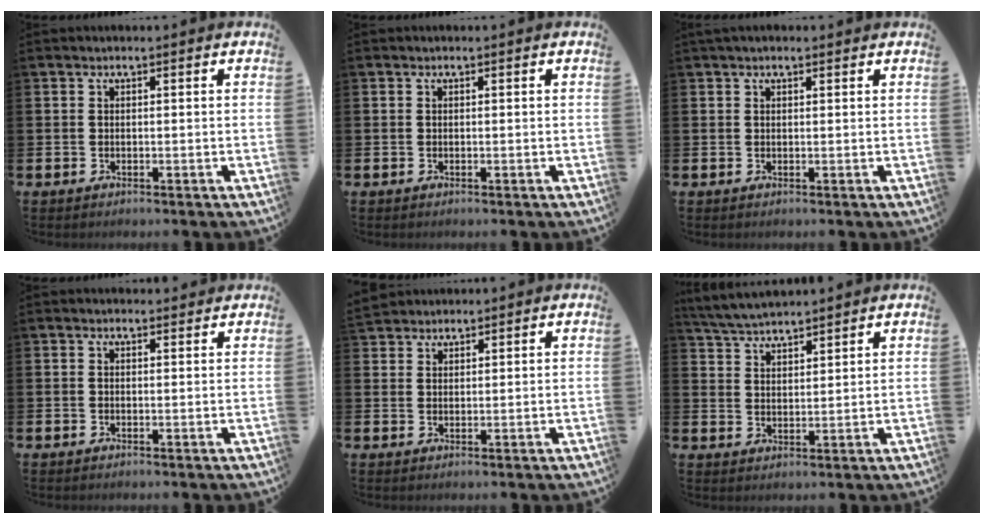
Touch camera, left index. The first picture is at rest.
{"total": 0.0}
{"total": 1.1, "force": [0.9, 0.3, 0.4], "torque": [0.002, -0.001, 0.014]}
{"total": 0.9, "force": [0.8, 0.3, 0.1], "torque": [0.008, -0.001, 0.012]}
{"total": 2.5, "force": [2.4, 0.7, -0.3], "torque": [0.003, -0.005, 0.046]}
{"total": 4.5, "force": [4.5, 0.4, 0.5], "torque": [-0.027, -0.022, 0.081]}